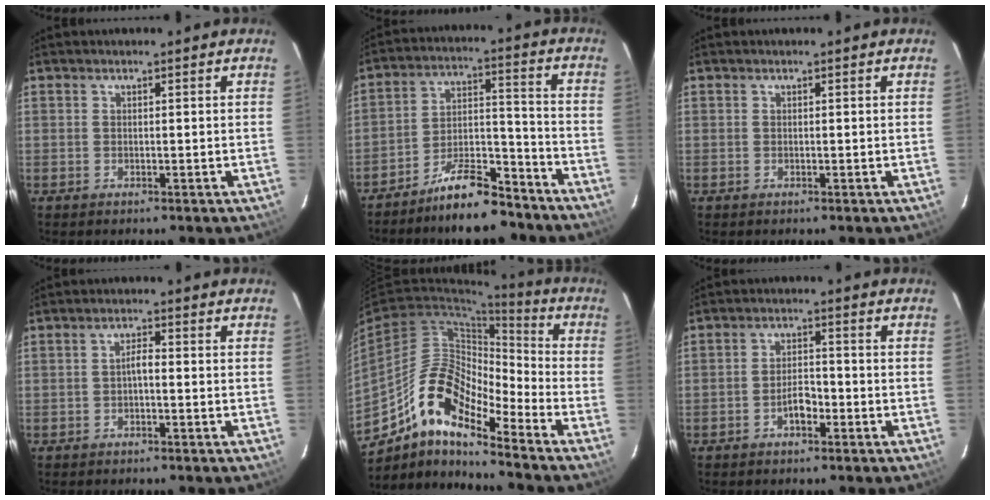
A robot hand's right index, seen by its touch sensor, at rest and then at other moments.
{"total": 13.3, "force": [-11.0, 3.7, 6.4], "torque": [-0.118, 0.029, -0.178]}
{"total": 0.0}
{"total": 1.7, "force": [-0.7, 0.5, 1.5], "torque": [-0.029, 0.009, -0.012]}
{"total": 14.3, "force": [-10.0, 4.1, 9.4], "torque": [-0.158, 0.009, -0.198]}
{"total": 3.7, "force": [-2.0, 1.7, 2.7], "torque": [-0.053, 0.007, -0.034]}